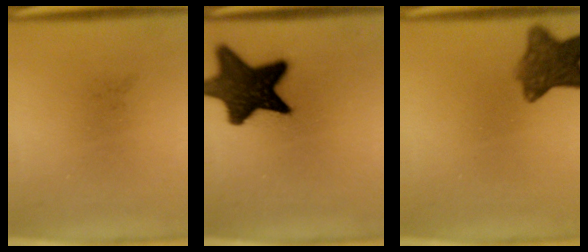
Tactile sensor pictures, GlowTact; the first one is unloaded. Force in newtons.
{"total": 15.6}
{"total": 7.6}